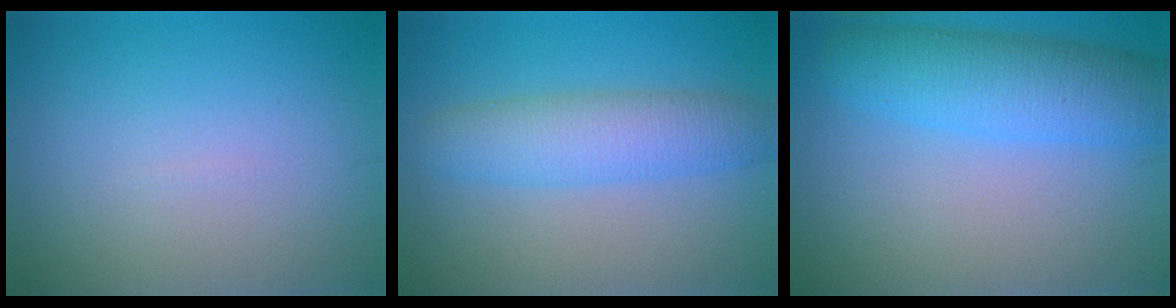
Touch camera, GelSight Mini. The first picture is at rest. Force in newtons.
{"total": 4.7, "press": 4.7, "slide": 0.1}
{"total": 6.3, "press": 6.3, "slide": 0.4}